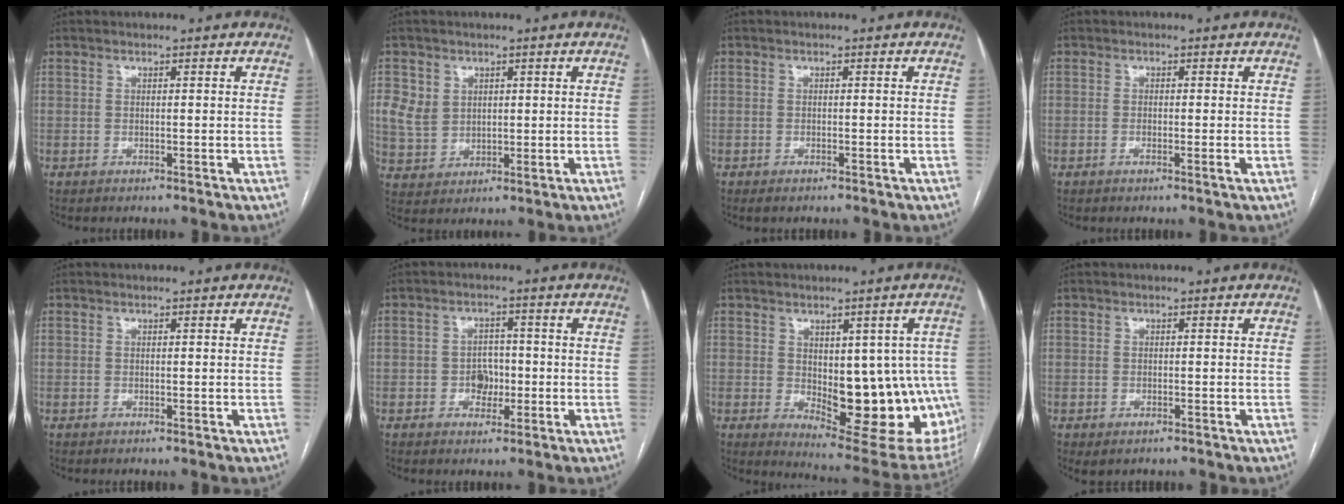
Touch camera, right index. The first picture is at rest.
{"total": 5.7, "force": [1.9, 4.9, 2.4], "torque": [-0.049, 0.010, 0.049]}
{"total": 1.0, "force": [-0.7, 0.2, 0.7], "torque": [-0.014, -0.002, -0.008]}
{"total": 1.6, "force": [-0.6, 0.0, 1.5], "torque": [-0.024, -0.002, -0.009]}
{"total": 0.0}
{"total": 3.7, "force": [-0.9, 2.9, 2.2], "torque": [-0.029, 0.009, -0.012]}
{"total": 17.0, "force": [-1.8, 7.3, 15.3], "torque": [-0.144, 0.004, 0.003]}
{"total": 1.8, "force": [-1.0, 0.8, 1.2], "torque": [-0.020, -0.003, -0.007]}